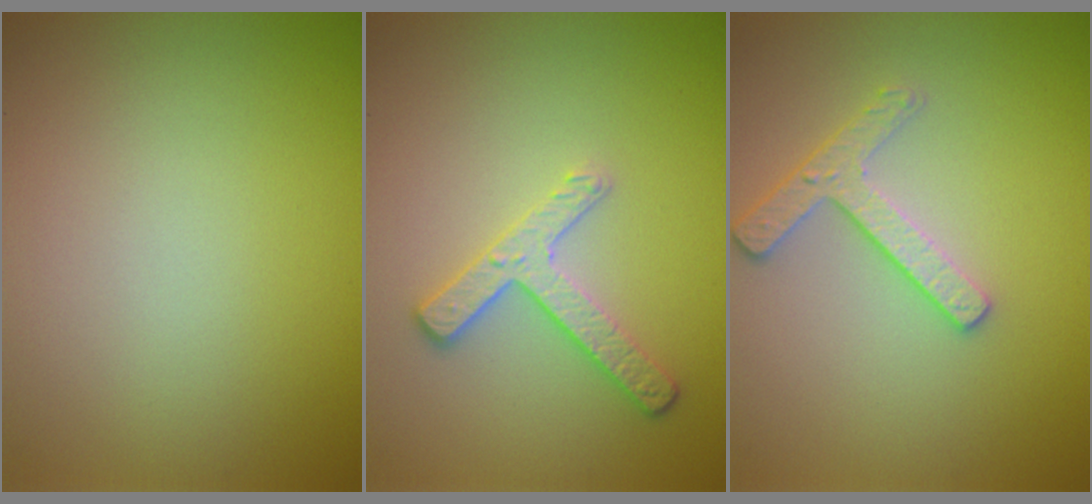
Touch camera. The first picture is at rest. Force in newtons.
{"total": 2.7, "press": 2.3, "slide": 1.5}
{"total": 2.4, "press": 2.3, "slide": 0.8}